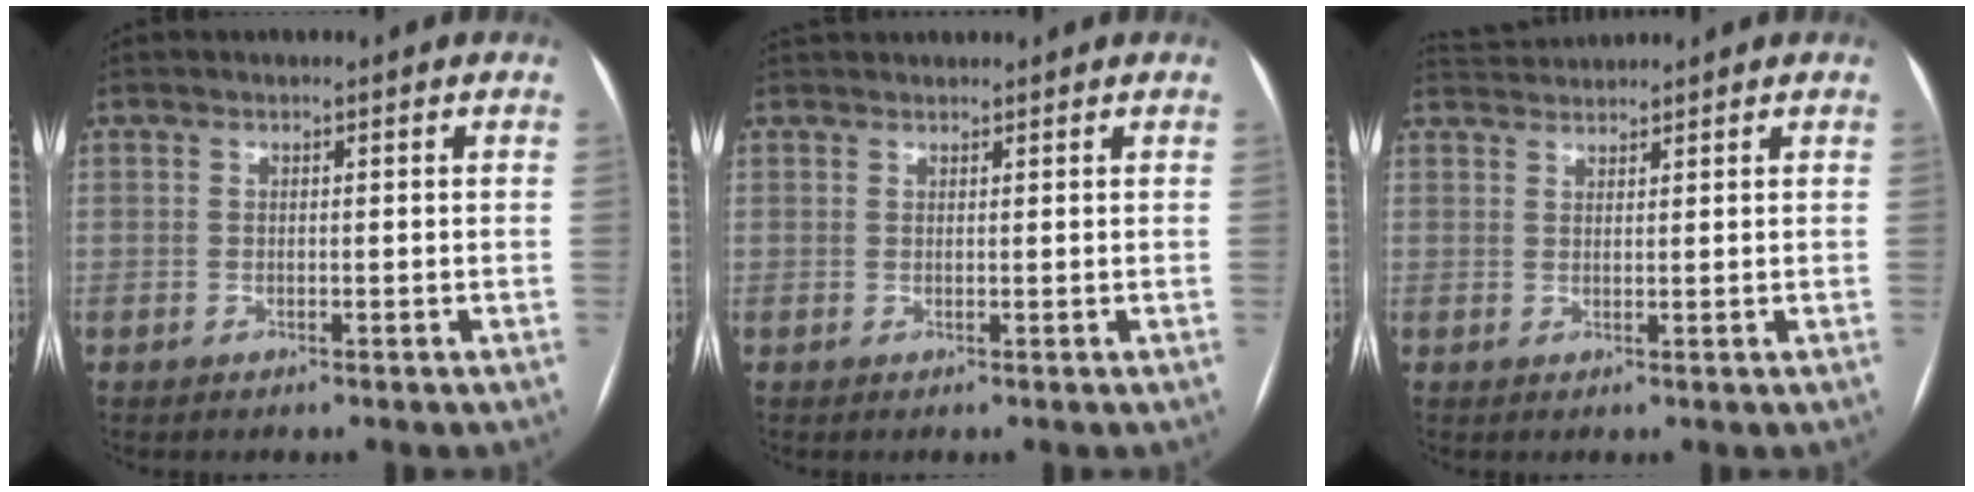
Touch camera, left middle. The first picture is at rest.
{"total": 3.1, "force": [2.9, 0.6, 0.7], "torque": [-0.009, 0.036, 0.047]}
{"total": 3.3, "force": [3.3, -0.2, -0.1], "torque": [-0.007, 0.023, 0.066]}